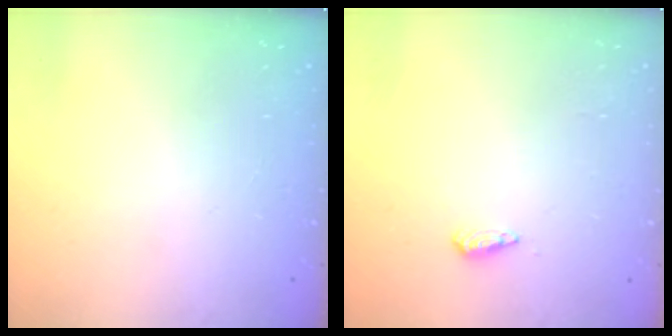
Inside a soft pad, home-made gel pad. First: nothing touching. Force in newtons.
{"total": 5.3, "press": 5.2, "slide": 1.1}